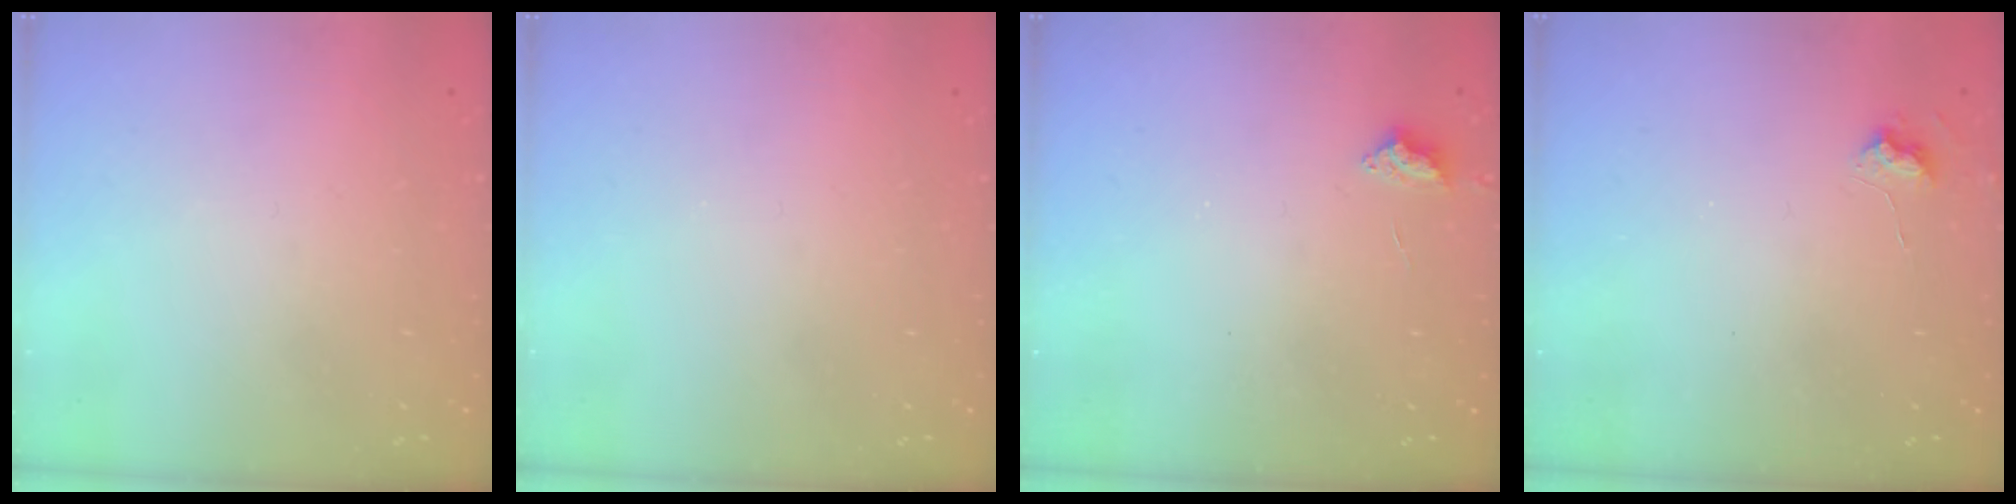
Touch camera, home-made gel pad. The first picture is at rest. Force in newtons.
{"total": 0.0}
{"total": 2.7, "press": 2.6, "slide": 0.5}
{"total": 4.8, "press": 4.8, "slide": 0.7}